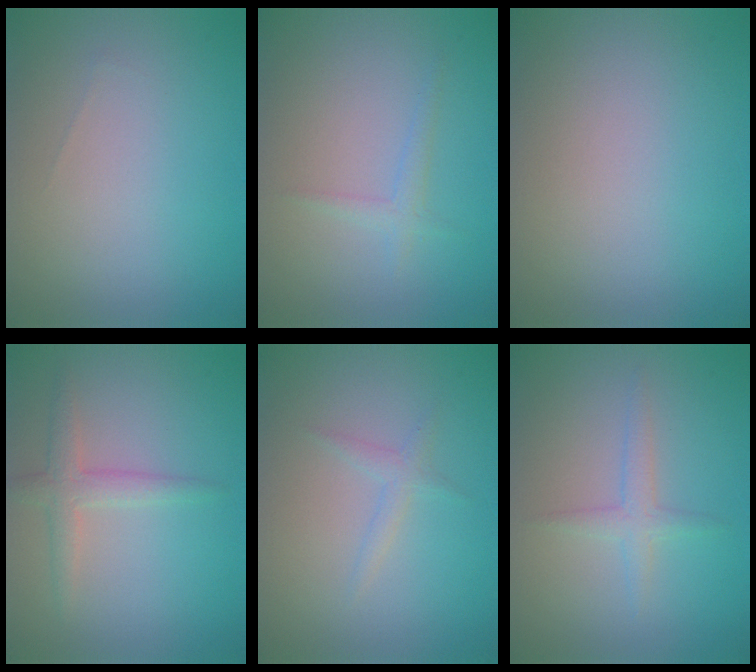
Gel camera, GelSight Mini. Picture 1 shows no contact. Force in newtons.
{"total": 1.2, "press": 1.2, "slide": 0.1}
{"total": 0.0}
{"total": 2.4, "press": 2.4, "slide": 0.0}
{"total": 1.2, "press": 1.2, "slide": 0.1}
{"total": 1.6, "press": 1.6, "slide": 0.1}